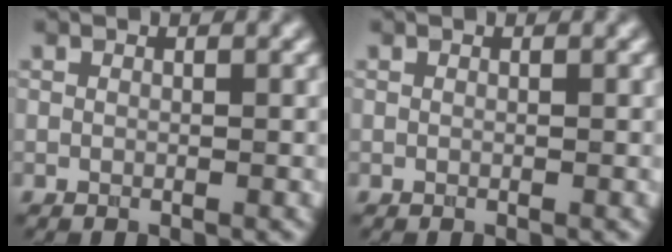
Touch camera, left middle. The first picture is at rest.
{"total": 0.0}